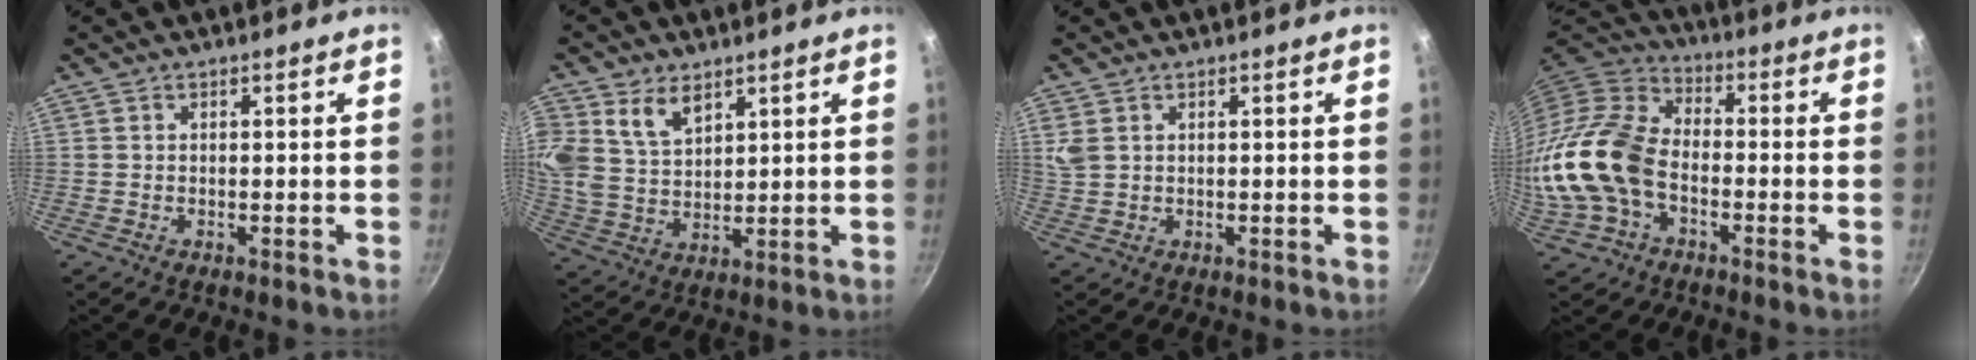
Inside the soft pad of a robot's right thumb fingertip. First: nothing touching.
{"total": 10.4, "force": [5.3, 6.8, 5.8], "torque": [-0.111, -0.021, 0.110]}
{"total": 2.6, "force": [1.1, 1.7, 1.5], "torque": [-0.029, 0.002, 0.027]}
{"total": 17.3, "force": [-3.8, 11.6, 12.2], "torque": [-0.241, 0.036, -0.085]}